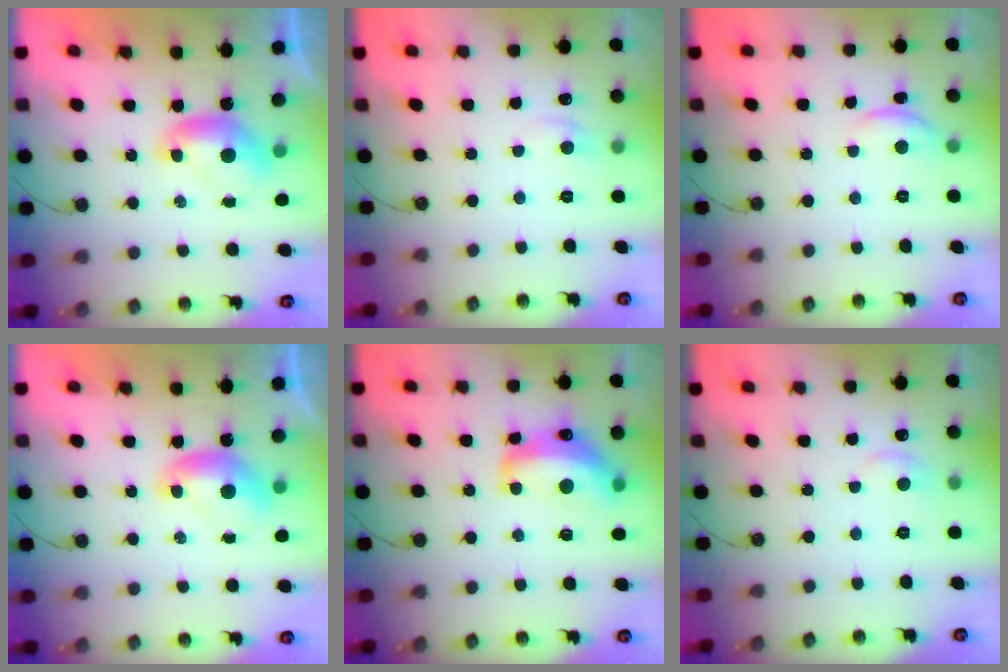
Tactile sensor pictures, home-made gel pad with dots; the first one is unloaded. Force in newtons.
{"total": 1.0, "press": 0.6, "slide": 0.8}
{"total": 1.7, "press": 1.6, "slide": 0.5}
{"total": 0.0}
{"total": 10.2, "press": 10.2, "slide": 0.9}
{"total": 0.9, "press": 0.1, "slide": 0.9}